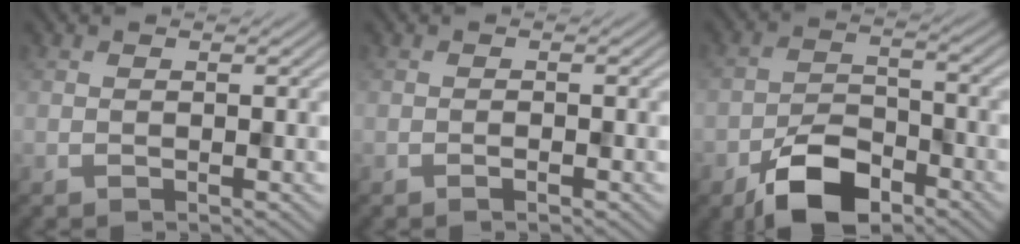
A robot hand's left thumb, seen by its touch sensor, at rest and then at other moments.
{"total": 0.7, "force": [-0.5, 0.1, 0.5], "torque": [-0.009, 0.000, -0.008]}
{"total": 8.7, "force": [-5.5, 4.3, 5.2], "torque": [-0.088, -0.002, -0.113]}